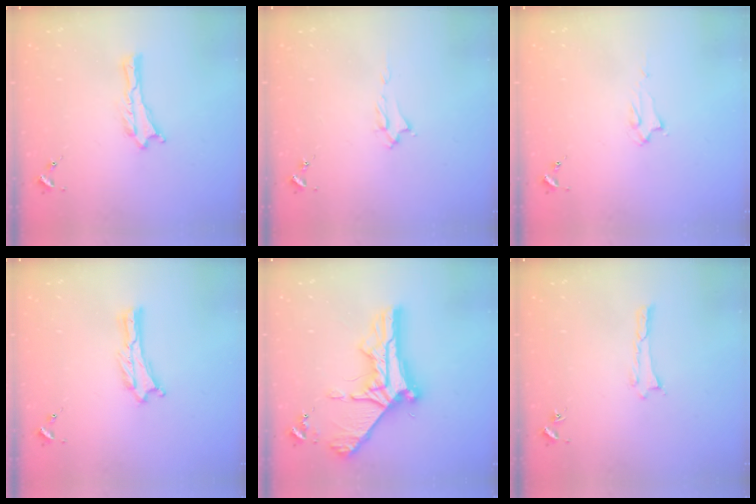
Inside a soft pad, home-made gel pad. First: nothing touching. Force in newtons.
{"total": 1.6, "press": 1.6, "slide": 0.2}
{"total": 2.0, "press": 2.0, "slide": 0.2}
{"total": 0.0}
{"total": 11.1, "press": 11.1, "slide": 1.3}
{"total": 0.0}